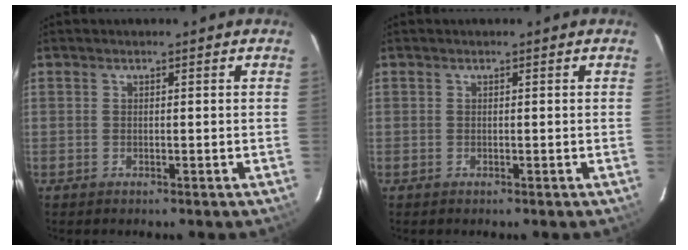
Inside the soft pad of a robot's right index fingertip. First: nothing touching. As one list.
[{"total": 0.0}]